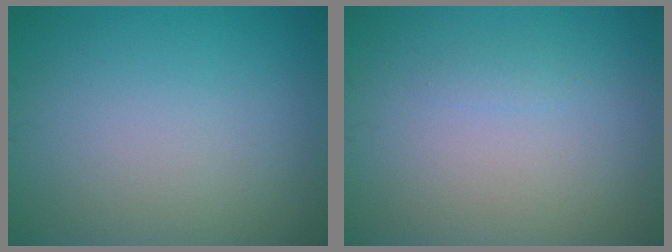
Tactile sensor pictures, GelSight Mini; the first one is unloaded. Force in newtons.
{"total": 0.6, "press": 0.6, "slide": 0.0}